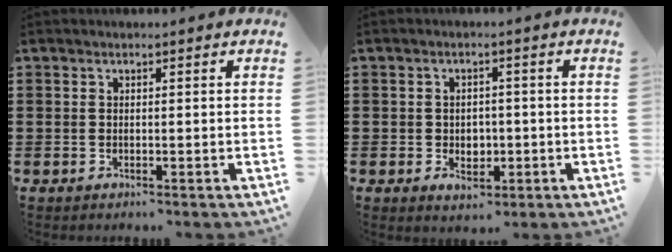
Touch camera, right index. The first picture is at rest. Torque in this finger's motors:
{"motor_torque": [-0.02, 0.10, 0.05, 0.00]}